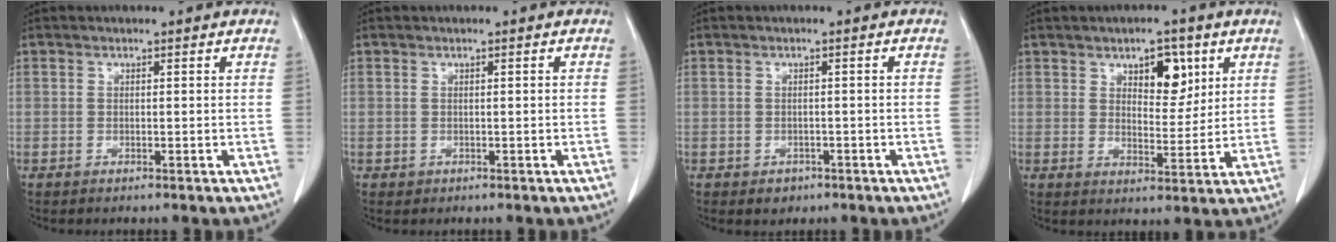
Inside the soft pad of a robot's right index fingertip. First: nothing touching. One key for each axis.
{"total": 0.0}
{"total": 1.8, "fx": -1.1, "fy": 1.3, "fz": 0.6, "tx": -0.006, "ty": 0.002, "tz": -0.006}
{"total": 6.3, "fx": 3.3, "fy": 2.9, "fz": 4.5, "tx": -0.065, "ty": 0.000, "tz": 0.052}